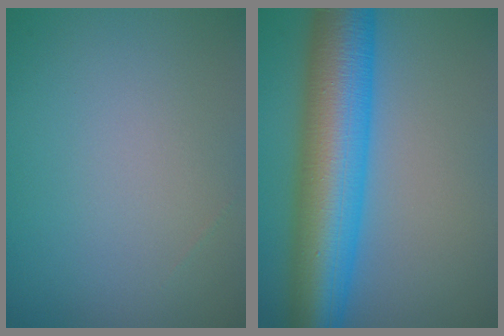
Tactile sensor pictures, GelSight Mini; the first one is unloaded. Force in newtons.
{"total": 11.6, "press": 11.6, "slide": 0.1}